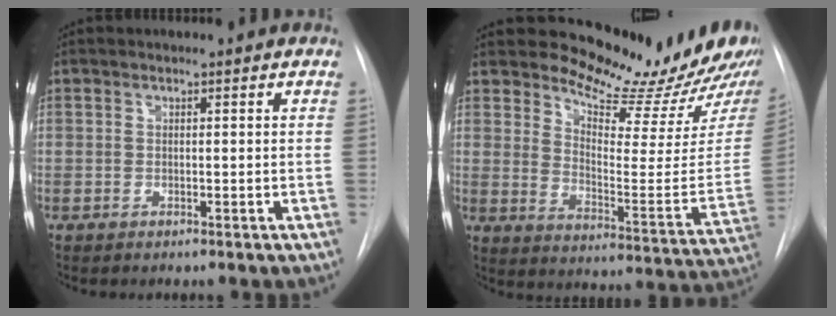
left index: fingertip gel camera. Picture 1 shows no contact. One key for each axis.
{"total": 18.5, "fx": 16.6, "fy": 4.5, "fz": 6.9, "tx": -0.086, "ty": -0.089, "tz": 0.211}